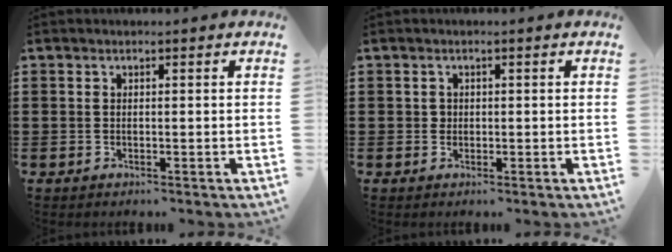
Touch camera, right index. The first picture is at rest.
{"total": 1.0, "force": [0.2, 0.9, 0.3], "torque": [-0.008, 0.004, 0.003]}